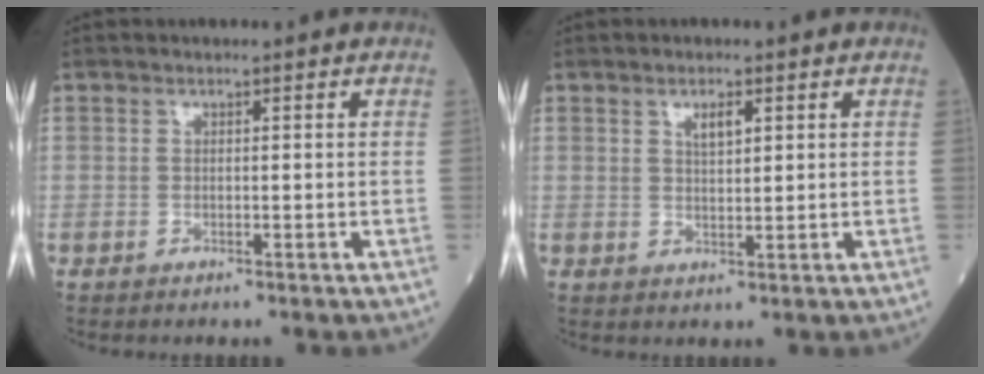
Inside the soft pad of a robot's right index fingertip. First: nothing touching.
{"total": 2.4, "force": [1.2, 0.7, 2.0], "torque": [-0.037, 0.000, 0.024]}